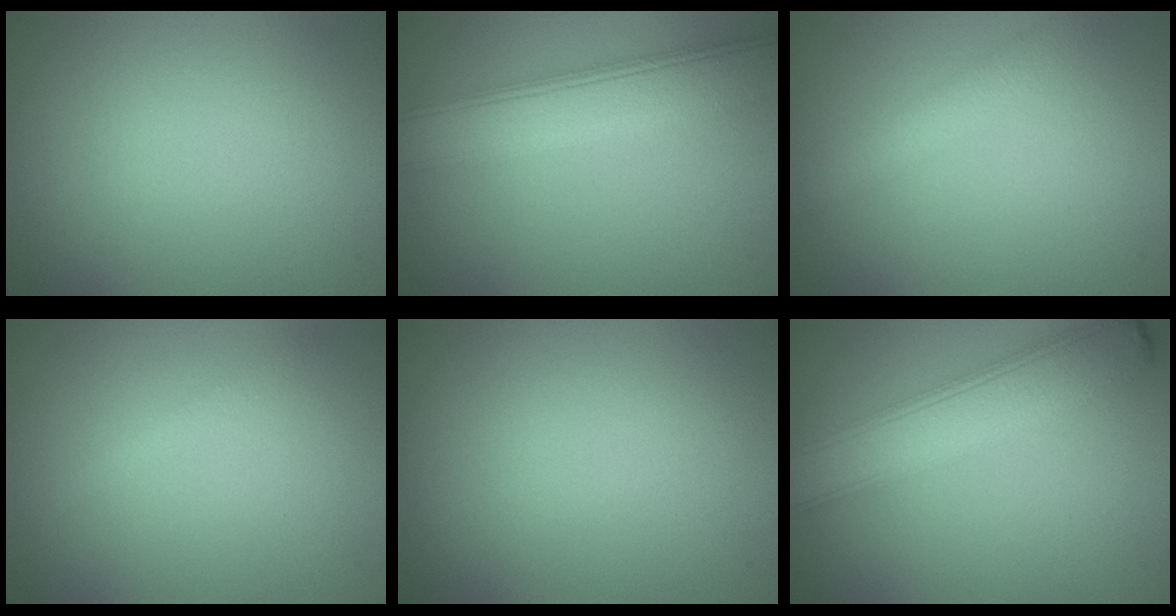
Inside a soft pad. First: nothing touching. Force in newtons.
{"total": 7.0, "press": 7.0, "slide": 0.2}
{"total": 2.5, "press": 2.5, "slide": 0.1}
{"total": 1.0, "press": 1.0, "slide": 0.0}
{"total": 0.0}
{"total": 6.7, "press": 6.7, "slide": 0.3}